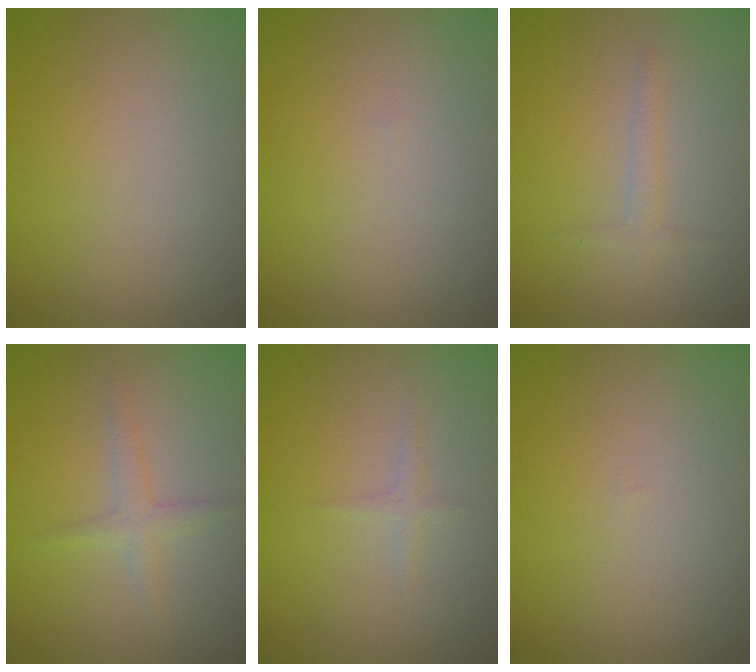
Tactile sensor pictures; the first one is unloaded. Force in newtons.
{"total": 0.0}
{"total": 1.1, "press": 1.1, "slide": 0.1}
{"total": 1.6, "press": 1.6, "slide": 0.0}
{"total": 0.7, "press": 0.7, "slide": 0.1}
{"total": 0.0}